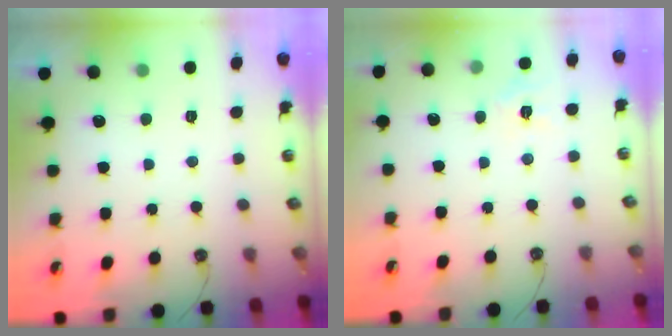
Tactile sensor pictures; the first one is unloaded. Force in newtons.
{"total": 3.9, "press": 3.9, "slide": 0.2}